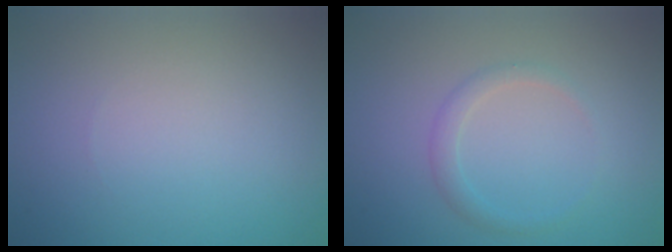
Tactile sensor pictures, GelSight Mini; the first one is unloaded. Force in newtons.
{"total": 1.5, "press": 1.5, "slide": 0.0}